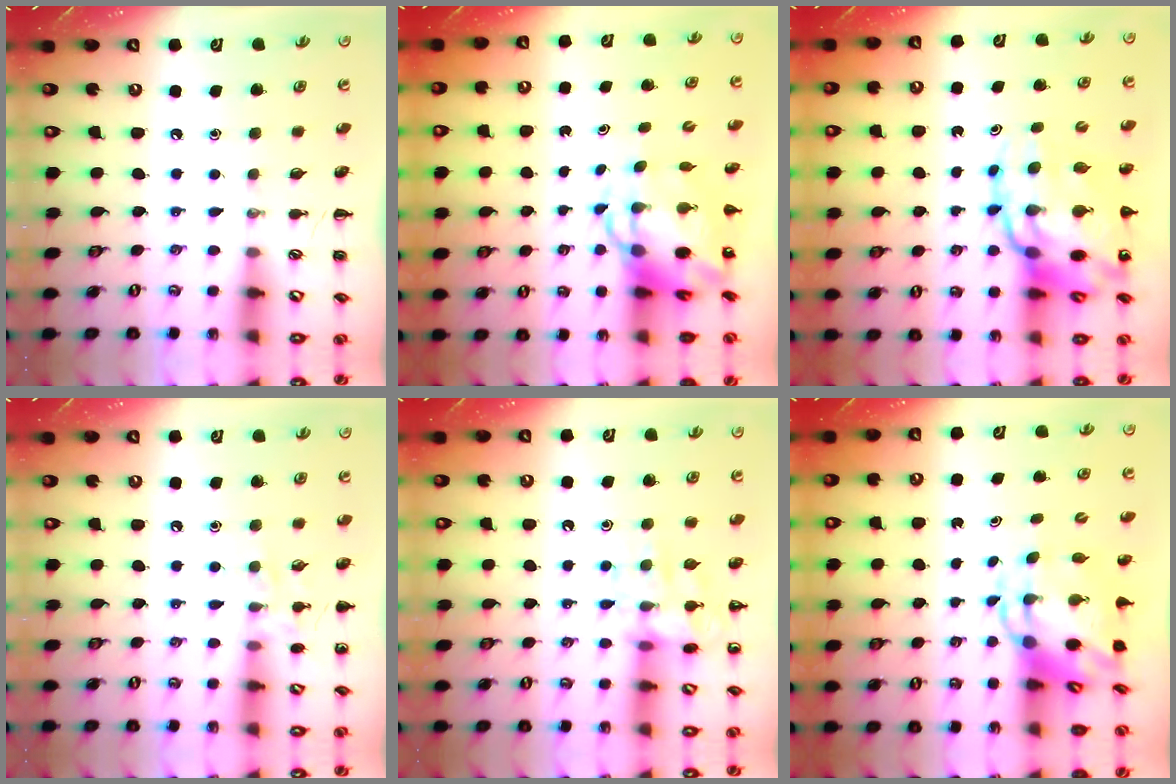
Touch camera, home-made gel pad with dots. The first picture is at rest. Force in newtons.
{"total": 7.5, "press": 7.2, "slide": 2.0}
{"total": 17.7, "press": 16.9, "slide": 5.1}
{"total": 7.9, "press": 7.7, "slide": 1.9}
{"total": 11.6, "press": 11.6, "slide": 0.7}
{"total": 6.0, "press": 5.8, "slide": 1.5}